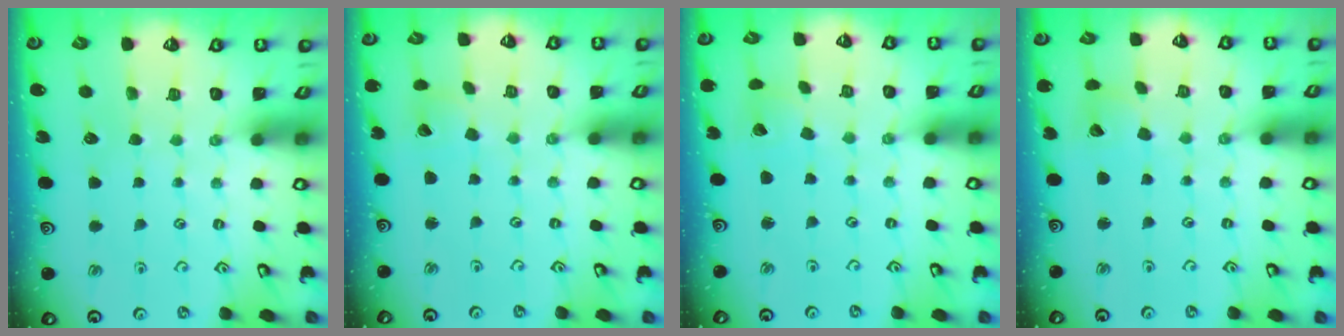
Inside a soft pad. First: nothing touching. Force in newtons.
{"total": 2.7, "press": 2.7, "slide": 0.3}
{"total": 3.9, "press": 3.9, "slide": 0.4}
{"total": 5.0, "press": 4.9, "slide": 0.5}